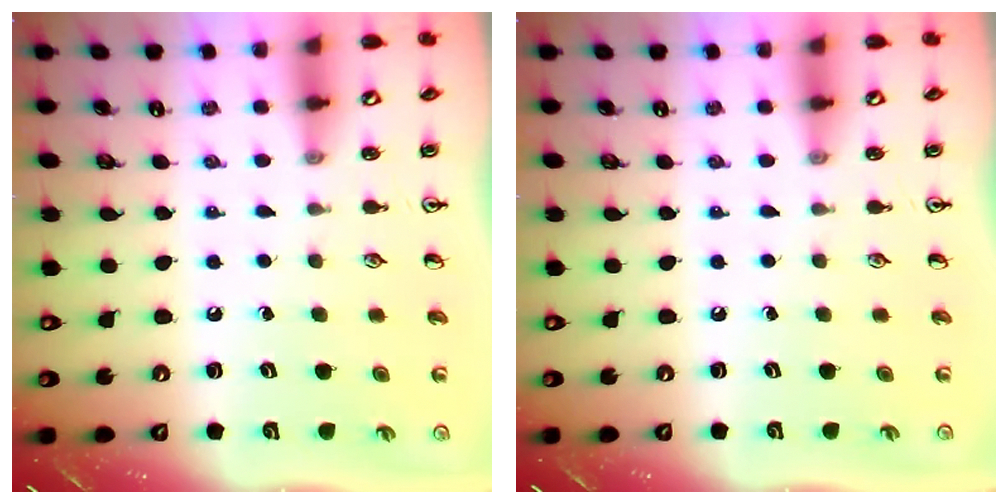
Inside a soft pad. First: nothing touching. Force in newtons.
{"total": 0.0}